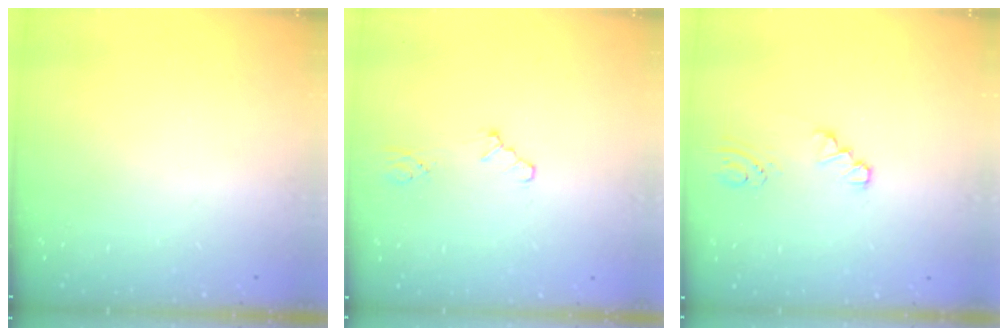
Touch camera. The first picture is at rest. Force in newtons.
{"total": 1.6, "press": 1.5, "slide": 0.3}
{"total": 0.9, "press": 0.9, "slide": 0.1}